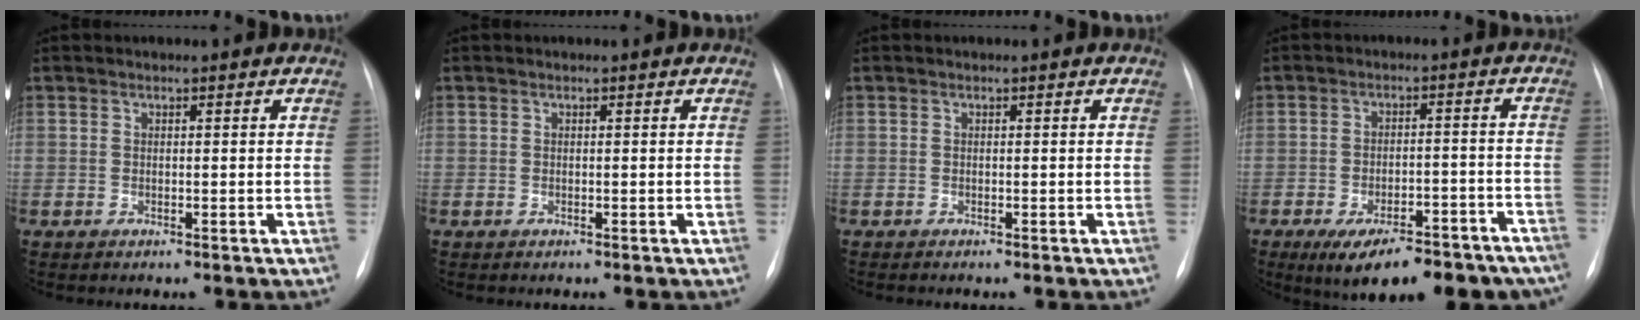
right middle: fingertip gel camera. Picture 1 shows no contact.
{"total": 0.0}
{"total": 0.0}
{"total": 17.7, "force": [-13.6, 6.7, 9.2], "torque": [-0.093, 0.015, -0.176]}